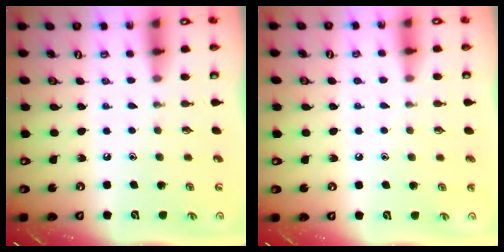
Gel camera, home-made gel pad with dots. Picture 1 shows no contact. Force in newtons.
{"total": 1.7, "press": 1.7, "slide": 0.1}